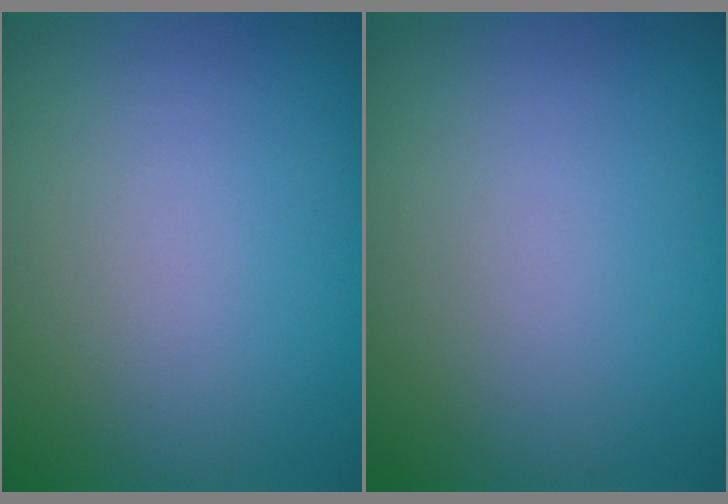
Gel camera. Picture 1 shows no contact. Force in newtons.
{"total": 0.0}